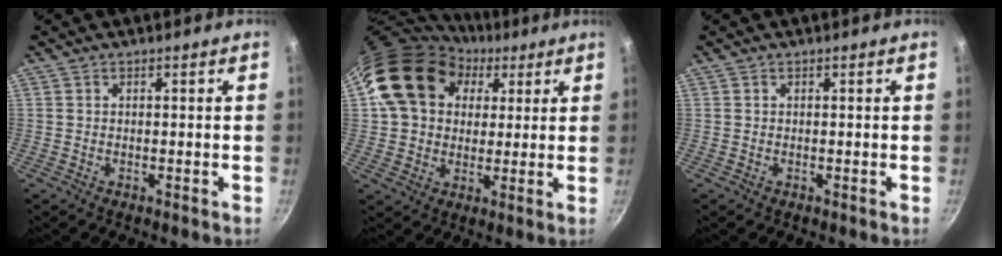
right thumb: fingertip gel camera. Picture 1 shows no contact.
{"total": 17.2, "force": [6.2, 13.4, 8.9], "torque": [-0.130, 0.011, 0.101]}
{"total": 0.0}